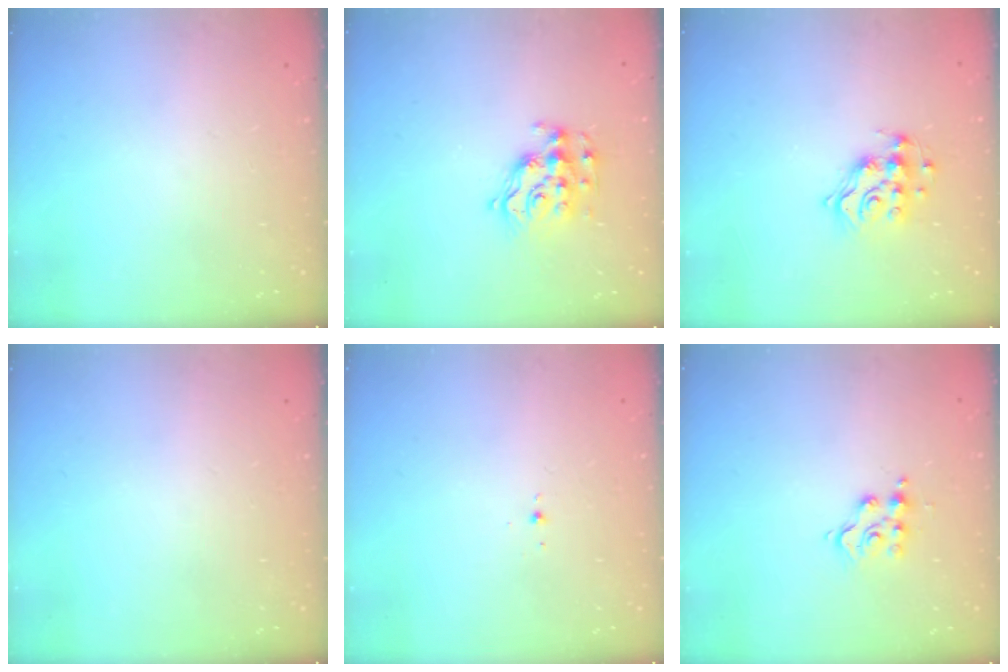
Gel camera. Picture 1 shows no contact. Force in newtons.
{"total": 11.7, "press": 11.7, "slide": 0.4}
{"total": 11.0, "press": 11.0, "slide": 0.4}
{"total": 0.0}
{"total": 2.6, "press": 2.5, "slide": 0.7}
{"total": 7.9, "press": 7.8, "slide": 0.7}